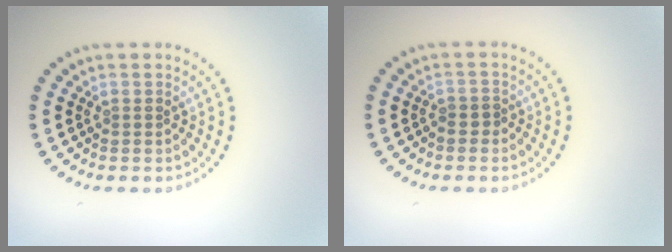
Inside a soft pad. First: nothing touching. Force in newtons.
{"total": 0.9, "press": 0.6, "slide": 0.6}